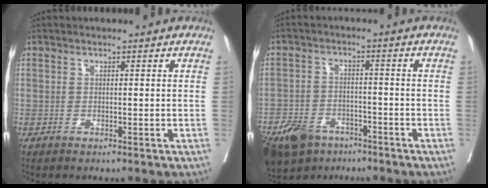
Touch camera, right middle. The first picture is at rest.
{"total": 12.6, "force": [-8.7, 7.2, 5.6], "torque": [-0.127, -0.009, -0.141]}